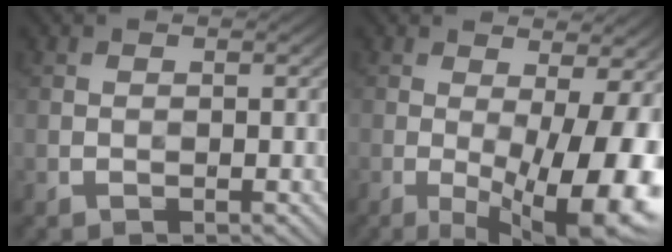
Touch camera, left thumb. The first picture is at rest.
{"total": 13.9, "force": [-2.1, 4.7, 12.9], "torque": [-0.167, -0.008, -0.018]}